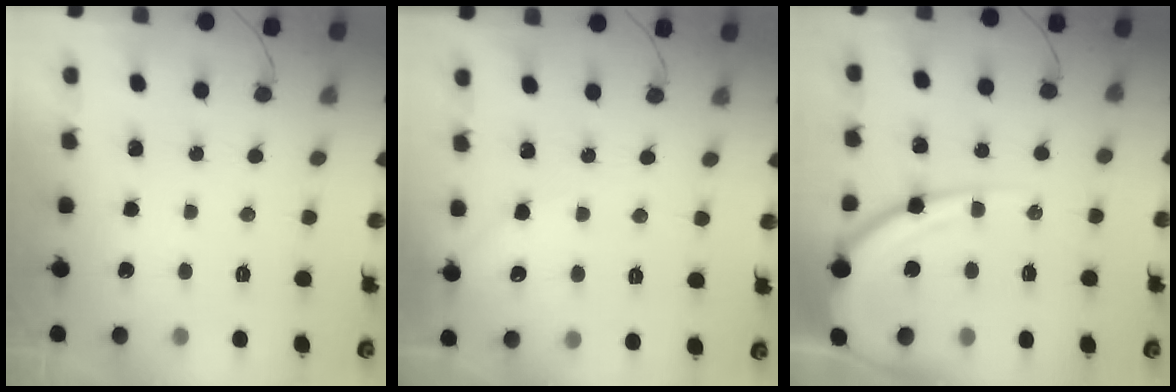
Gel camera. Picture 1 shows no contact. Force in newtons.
{"total": 3.7, "press": 3.7, "slide": 0.6}
{"total": 14.9, "press": 14.8, "slide": 1.5}